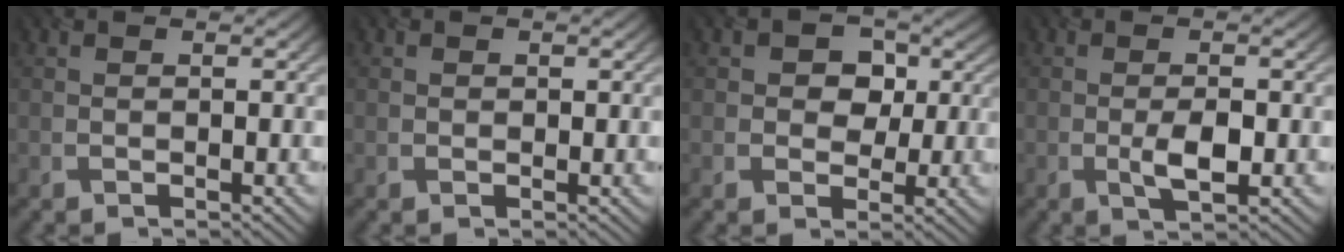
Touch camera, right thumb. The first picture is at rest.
{"total": 0.5, "force": [0.1, 0.5, 0.1], "torque": [0.002, -0.005, 0.000]}
{"total": 5.5, "force": [1.3, 4.5, 2.9], "torque": [-0.045, 0.002, 0.001]}
{"total": 3.4, "force": [-0.8, 1.2, 3.1], "torque": [-0.061, -0.003, -0.013]}